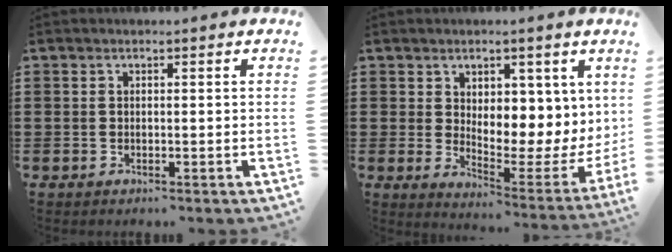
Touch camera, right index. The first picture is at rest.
{"total": 4.4, "force": [2.5, 2.9, 2.2], "torque": [-0.043, -0.038, 0.041]}